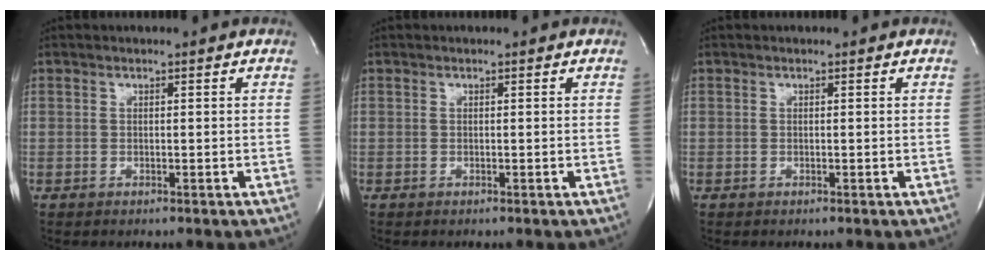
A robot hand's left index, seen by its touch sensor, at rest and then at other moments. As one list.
[{"total": 0.0}, {"total": 0.0}]